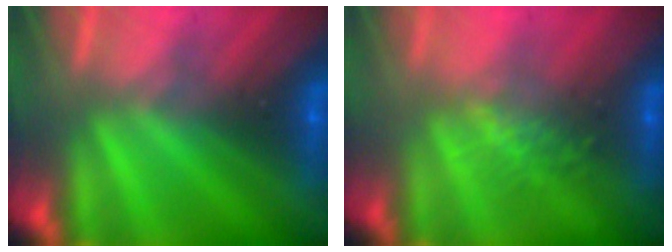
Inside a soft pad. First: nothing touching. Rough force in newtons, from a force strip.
{"total": 2.6}